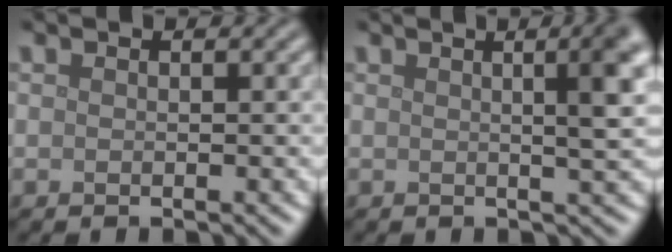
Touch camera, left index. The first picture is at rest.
{"total": 6.3, "force": [1.4, 2.1, 5.8], "torque": [-0.030, 0.023, 0.007]}